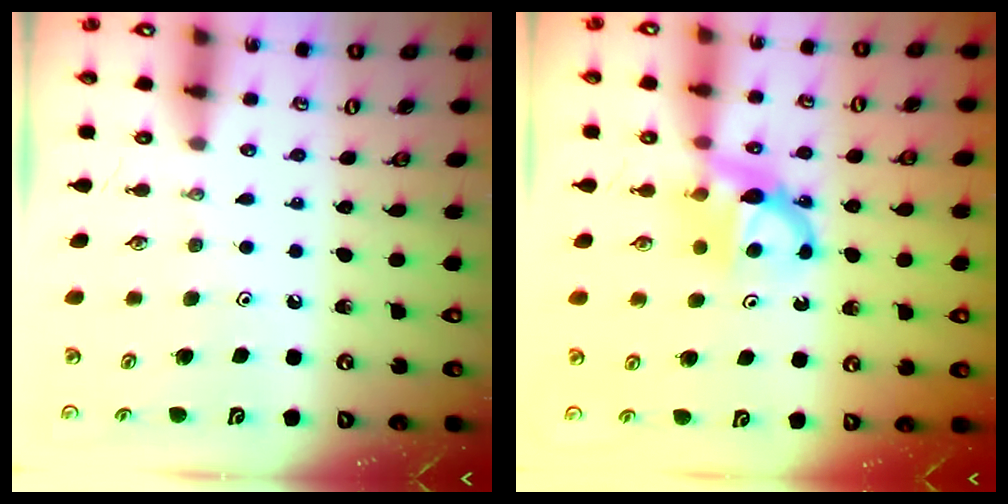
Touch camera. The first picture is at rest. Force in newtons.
{"total": 7.0, "press": 7.0, "slide": 0.4}